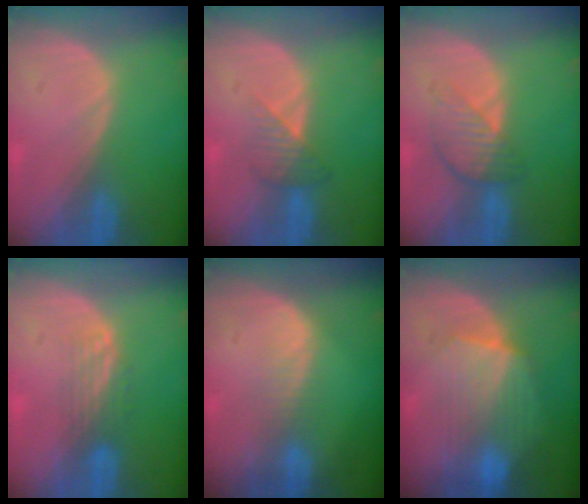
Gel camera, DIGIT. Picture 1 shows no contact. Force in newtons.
{"total": 3.4, "press": 3.2, "slide": 1.1}
{"total": 4.6, "press": 4.2, "slide": 2.0}
{"total": 3.4, "press": 2.9, "slide": 1.8}
{"total": 2.4, "press": 2.4, "slide": 0.2}
{"total": 7.7, "press": 7.6, "slide": 0.7}